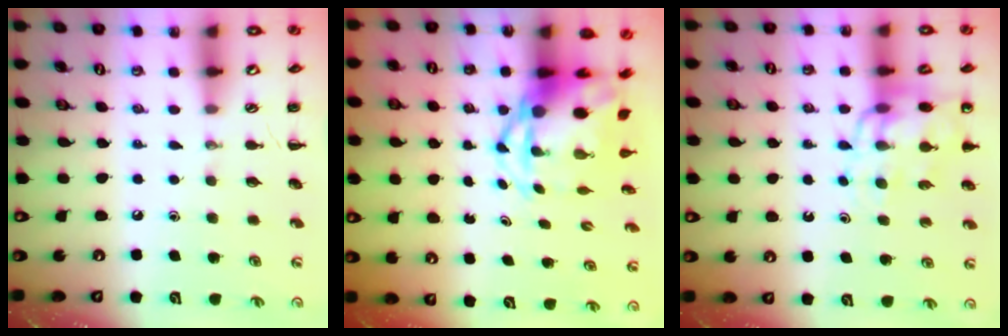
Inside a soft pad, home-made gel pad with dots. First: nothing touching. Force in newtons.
{"total": 6.1, "press": 6.0, "slide": 1.3}
{"total": 12.6, "press": 12.1, "slide": 3.4}